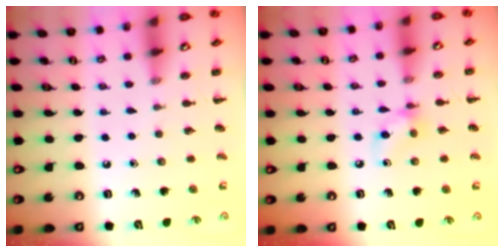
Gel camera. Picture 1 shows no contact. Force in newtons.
{"total": 7.2, "press": 7.2, "slide": 0.7}